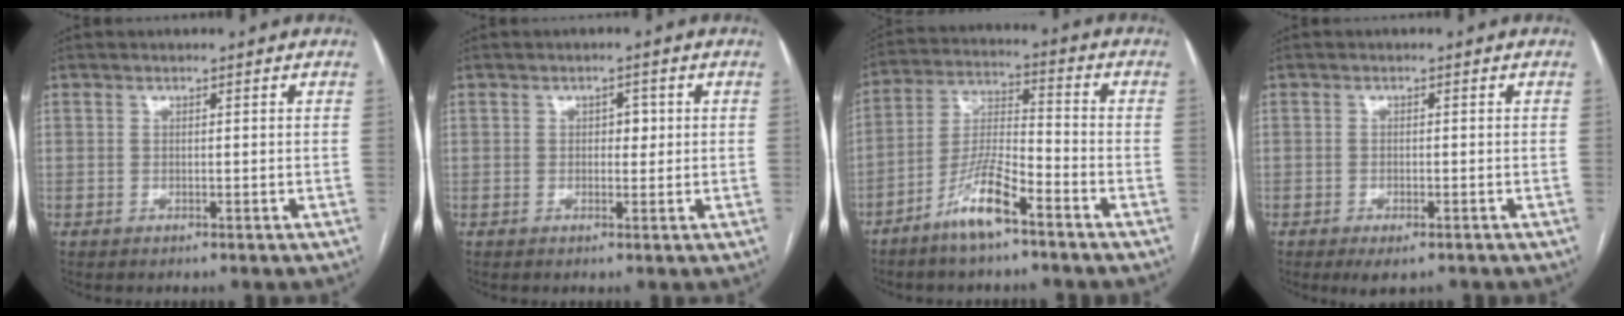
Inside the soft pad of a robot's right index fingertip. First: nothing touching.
{"total": 2.0, "force": [0.3, 1.2, 1.5], "torque": [-0.018, 0.007, 0.003]}
{"total": 9.6, "force": [-6.2, 1.5, 7.1], "torque": [-0.149, -0.006, -0.122]}
{"total": 3.2, "force": [-2.1, 1.1, 2.1], "torque": [-0.031, -0.003, -0.024]}